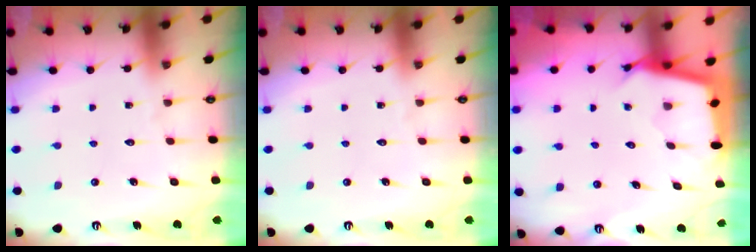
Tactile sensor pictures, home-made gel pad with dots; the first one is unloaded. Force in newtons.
{"total": 0.0}
{"total": 2.8, "press": 2.8, "slide": 0.3}